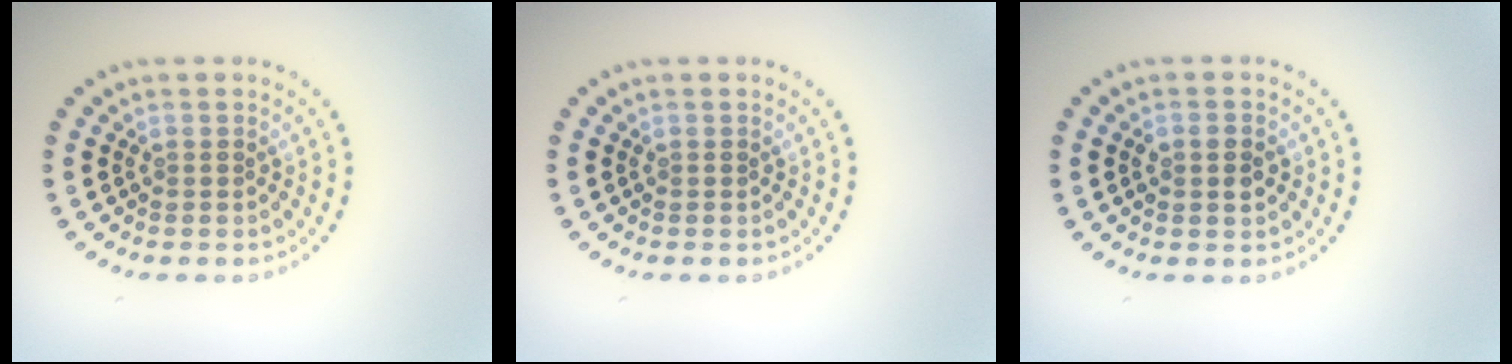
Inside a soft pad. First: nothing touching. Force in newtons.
{"total": 0.0}
{"total": 1.4, "press": 1.4, "slide": 0.1}